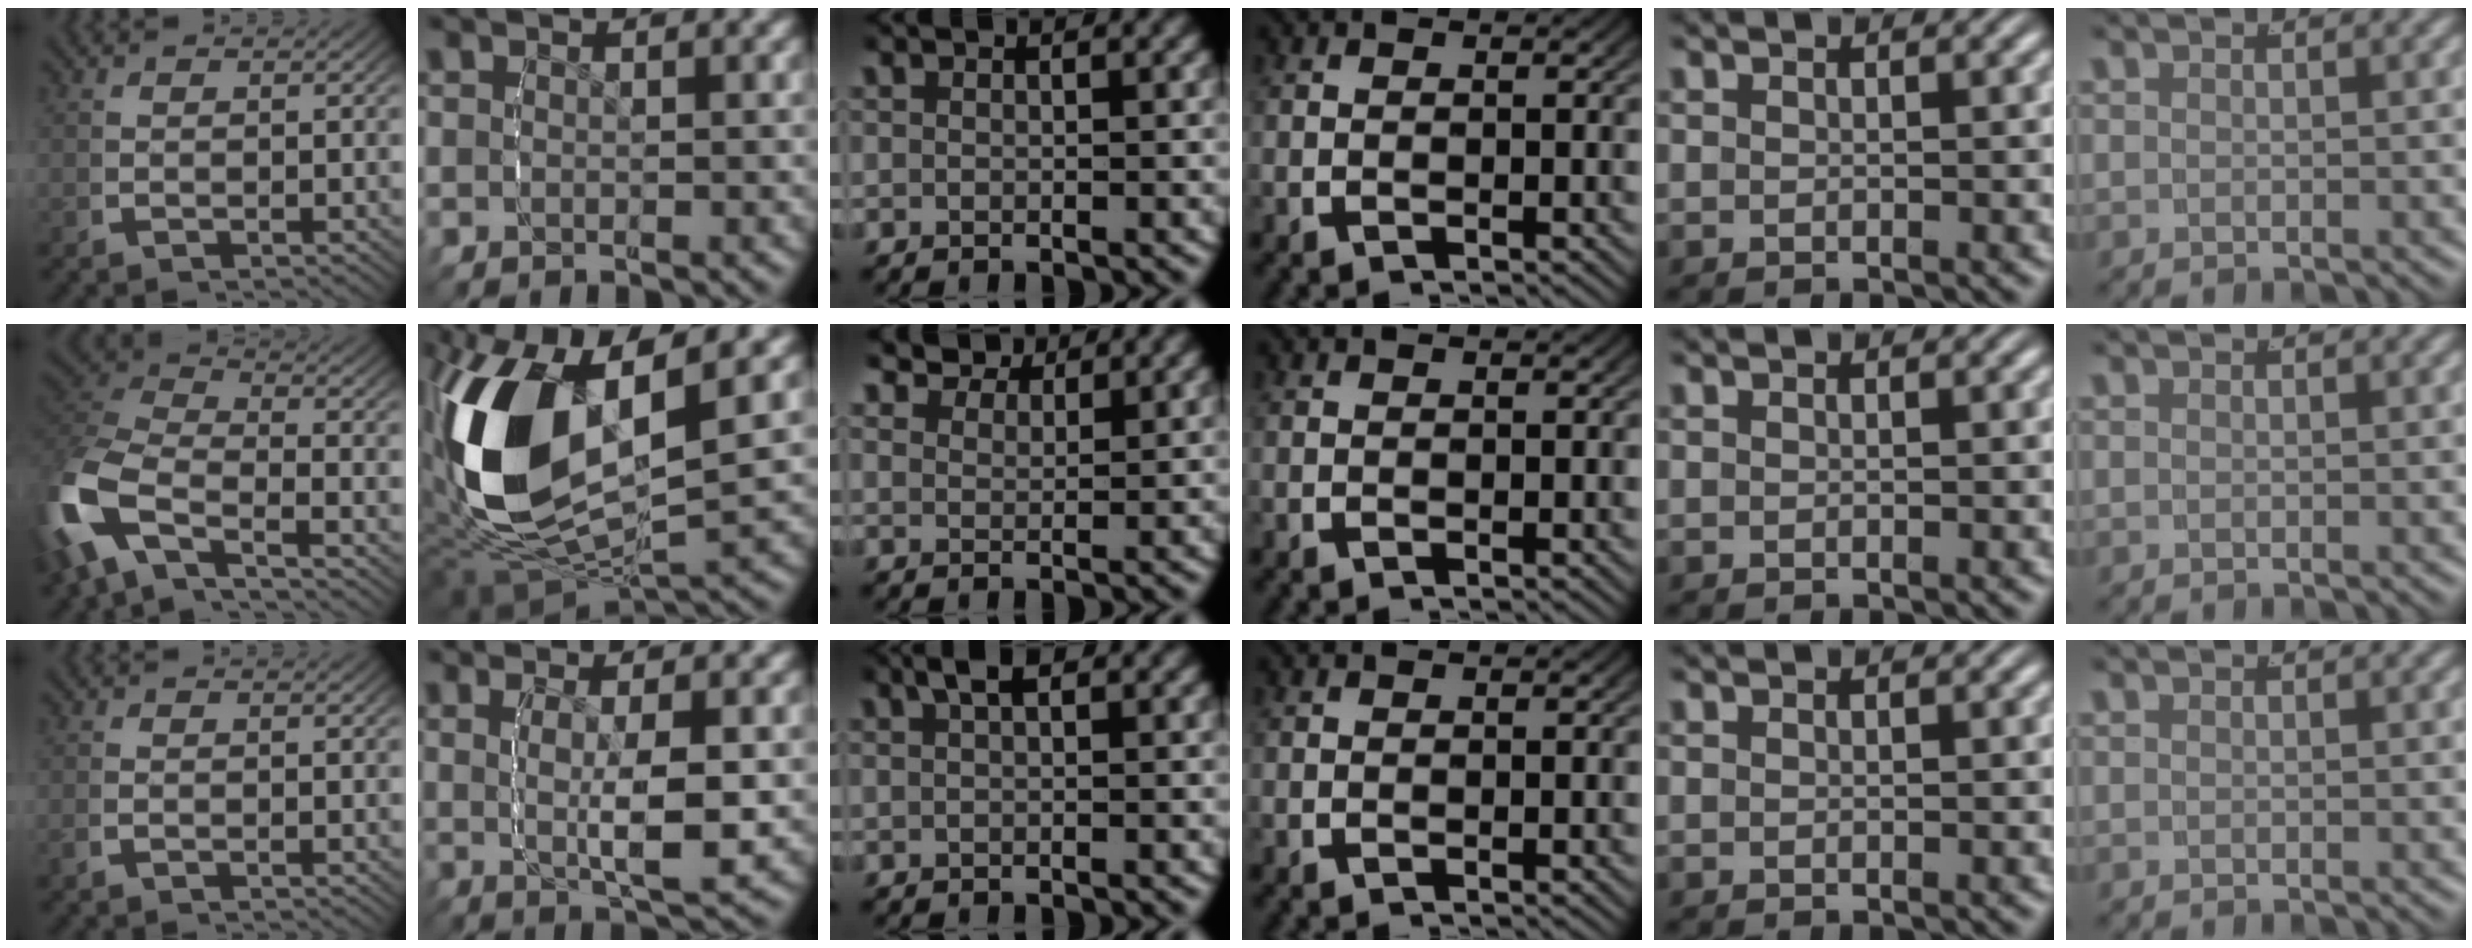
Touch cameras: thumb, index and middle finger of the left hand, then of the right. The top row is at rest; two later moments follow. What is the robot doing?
{"motion": "lift_and_place", "object": "pen"}